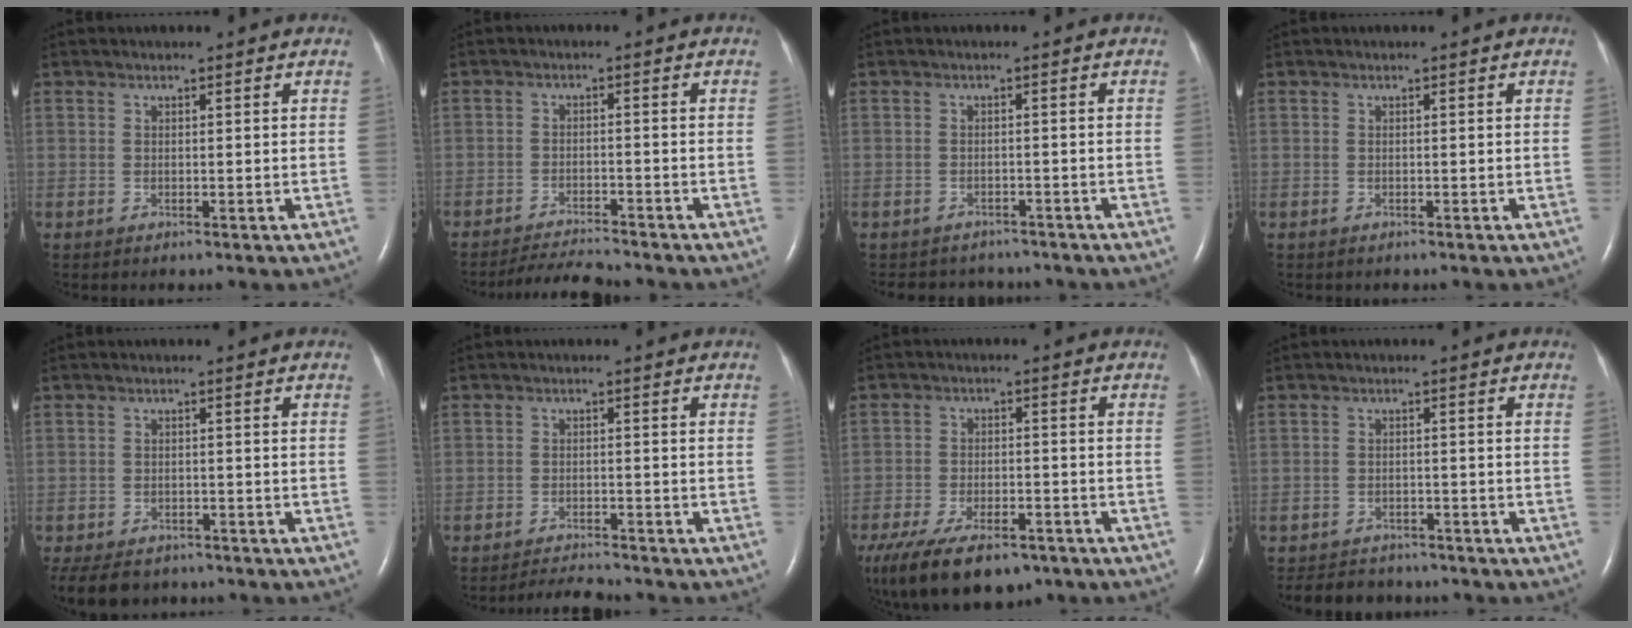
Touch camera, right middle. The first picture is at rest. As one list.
[{"total": 4.9, "force": [-4.8, -0.4, 0.7], "torque": [-0.015, -0.017, -0.084]}, {"total": 5.4, "force": [-5.0, 2.1, 0.1], "torque": [-0.004, 0.003, -0.061]}, {"total": 0.0}, {"total": 10.3, "force": [-7.9, 5.6, 3.7], "torque": [-0.090, -0.016, -0.104]}, {"total": 3.3, "force": [-3.3, -0.4, 0.1], "torque": [-0.009, -0.019, -0.055]}, {"total": 16.4, "force": [-11.2, 7.3, 9.6], "torque": [-0.213, -0.026, -0.175]}, {"total": 6.8, "force": [-6.1, 2.7, 1.1], "torque": [-0.020, -0.005, -0.085]}]